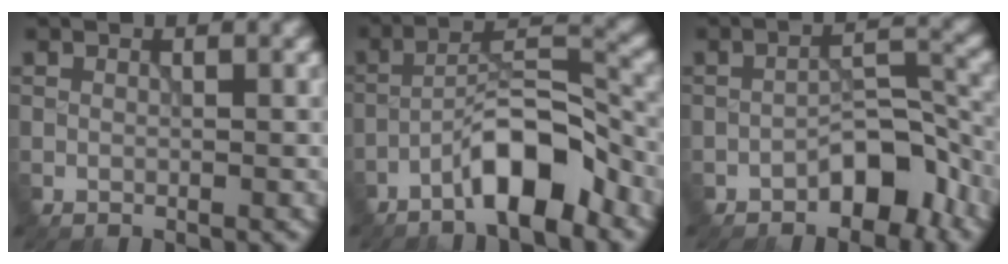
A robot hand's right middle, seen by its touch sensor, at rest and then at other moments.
{"total": 6.9, "force": [-4.3, 1.8, 5.0], "torque": [-0.081, 0.019, -0.079]}
{"total": 4.8, "force": [-3.0, 2.1, 3.1], "torque": [-0.037, 0.015, -0.049]}